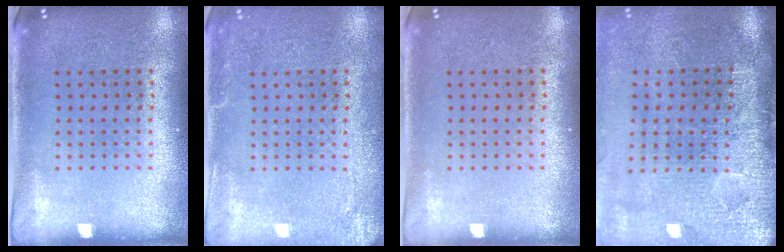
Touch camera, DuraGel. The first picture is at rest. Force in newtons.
{"total": 2.6, "press": 2.6, "slide": 0.3}
{"total": 0.0}
{"total": 4.5, "press": 3.7, "slide": 2.7}